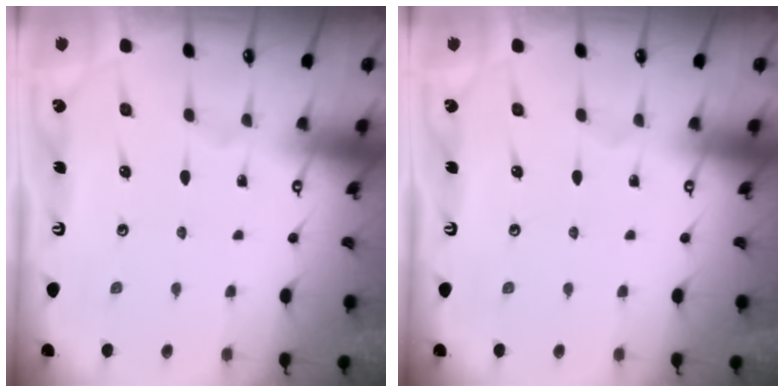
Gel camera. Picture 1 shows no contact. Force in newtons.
{"total": 0.0}